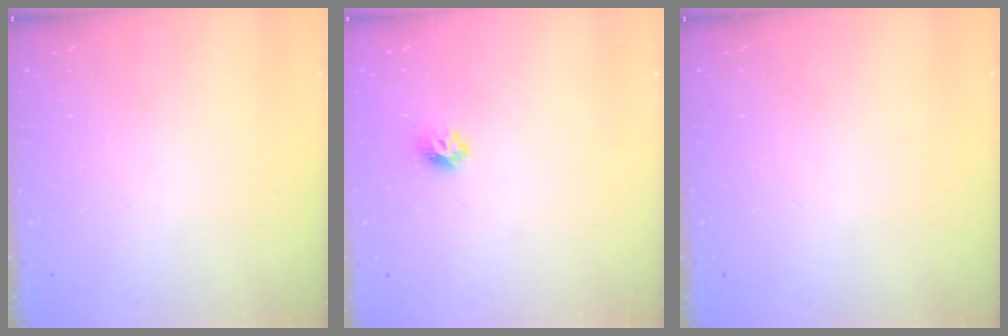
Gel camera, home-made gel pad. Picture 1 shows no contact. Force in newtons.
{"total": 5.8, "press": 5.7, "slide": 0.9}
{"total": 0.0}